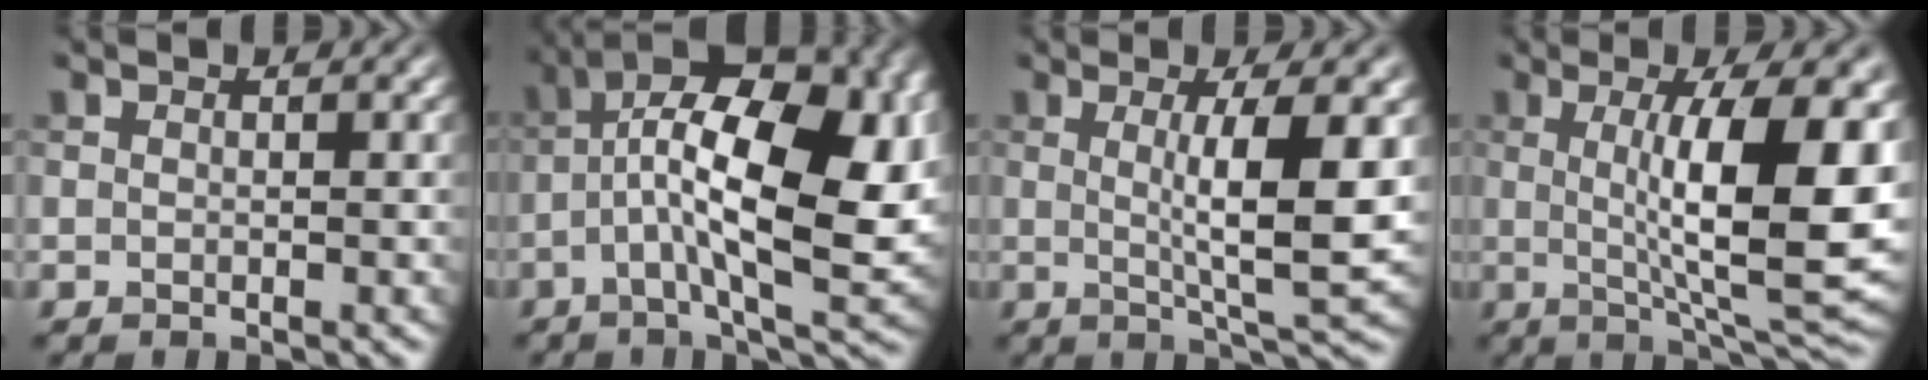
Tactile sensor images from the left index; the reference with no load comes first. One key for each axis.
{"total": 15.1, "fx": 0.4, "fy": 6.0, "fz": 13.8, "tx": -0.225, "ty": 0.011, "tz": 0.011}
{"total": 6.6, "fx": 0.7, "fy": 1.2, "fz": 6.4, "tx": -0.091, "ty": -0.005, "tz": 0.014}
{"total": 11.5, "fx": 1.3, "fy": 2.6, "fz": 11.1, "tx": -0.156, "ty": -0.007, "tz": 0.026}